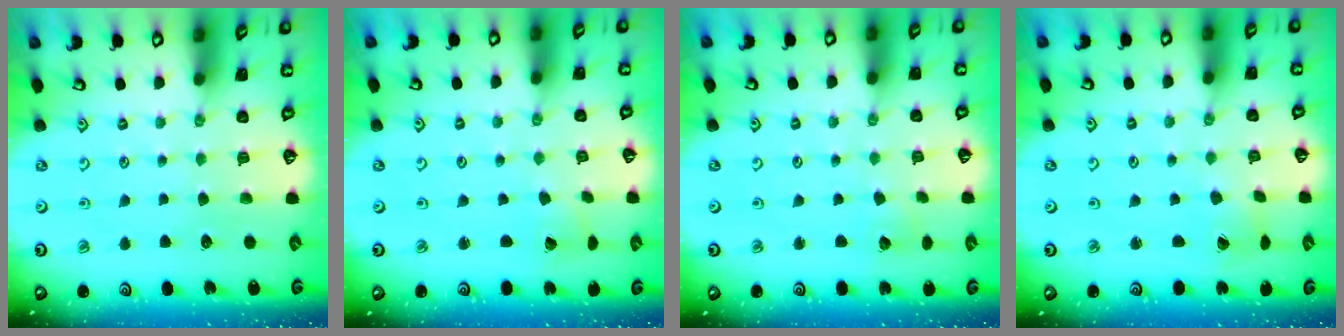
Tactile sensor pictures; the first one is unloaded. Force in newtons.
{"total": 2.0, "press": 2.0, "slide": 0.3}
{"total": 4.3, "press": 4.3, "slide": 0.4}
{"total": 1.2, "press": 1.1, "slide": 0.3}